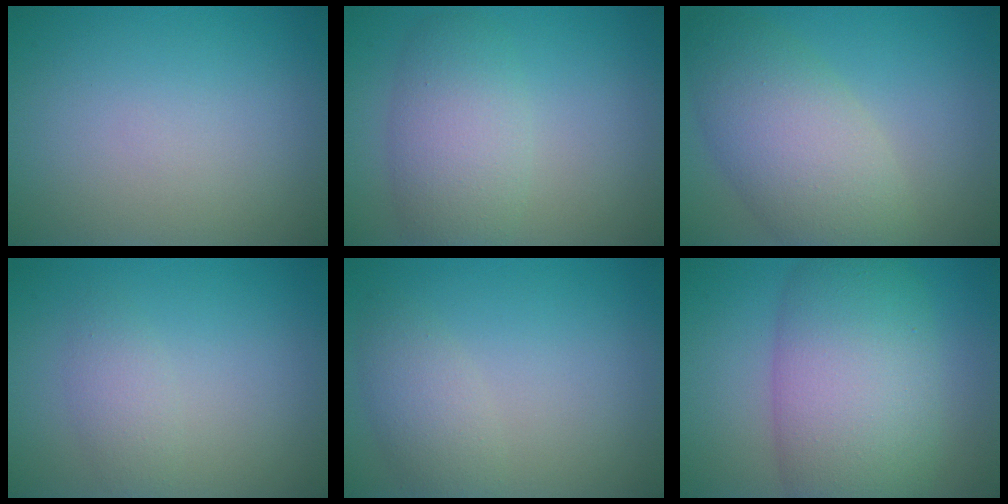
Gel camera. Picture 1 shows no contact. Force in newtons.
{"total": 4.9, "press": 4.9, "slide": 0.1}
{"total": 7.0, "press": 7.0, "slide": 0.4}
{"total": 1.8, "press": 1.8, "slide": 0.1}
{"total": 2.5, "press": 2.5, "slide": 0.1}
{"total": 10.5, "press": 10.5, "slide": 0.3}